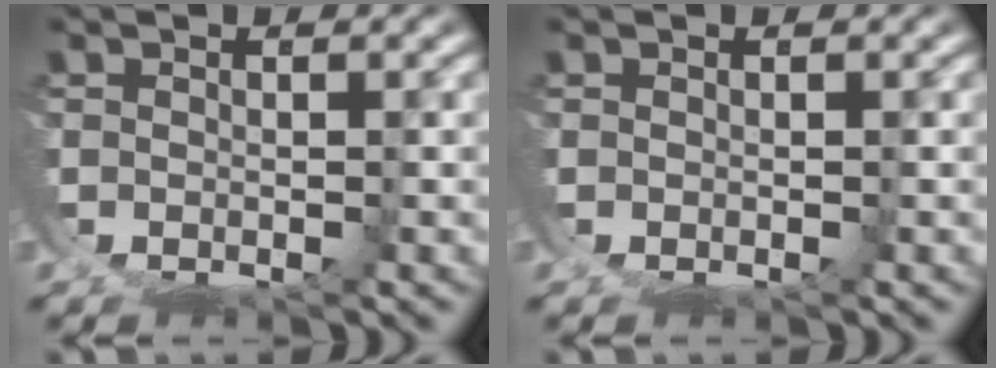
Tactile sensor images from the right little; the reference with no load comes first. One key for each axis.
{"total": 0.0}